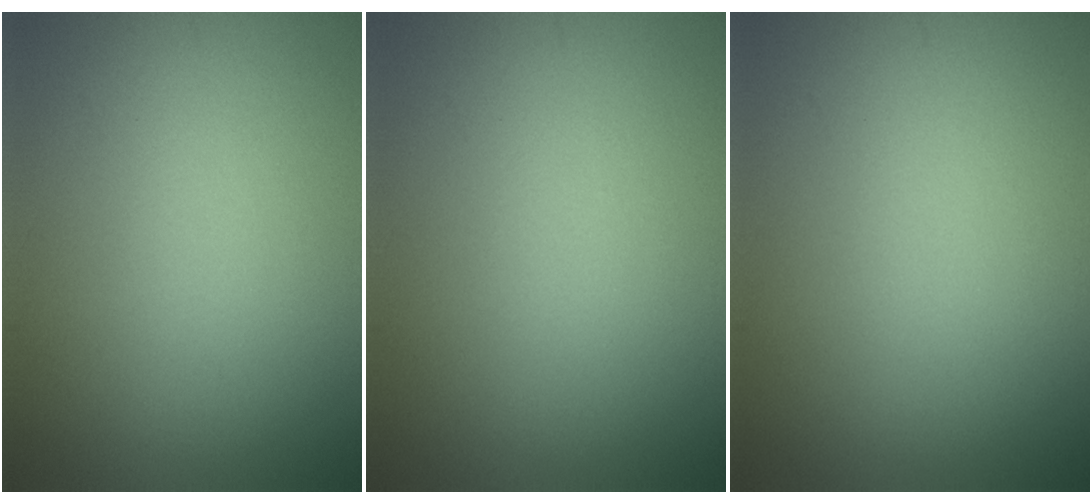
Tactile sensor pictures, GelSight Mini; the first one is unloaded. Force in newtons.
{"total": 0.0}
{"total": 0.0}